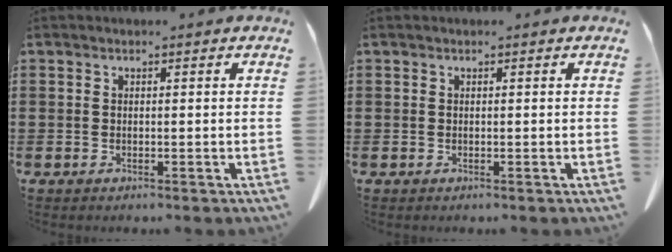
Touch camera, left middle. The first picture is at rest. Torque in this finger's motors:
{"motor_torque": [0.63, 0.27, -0.02, 0.01]}